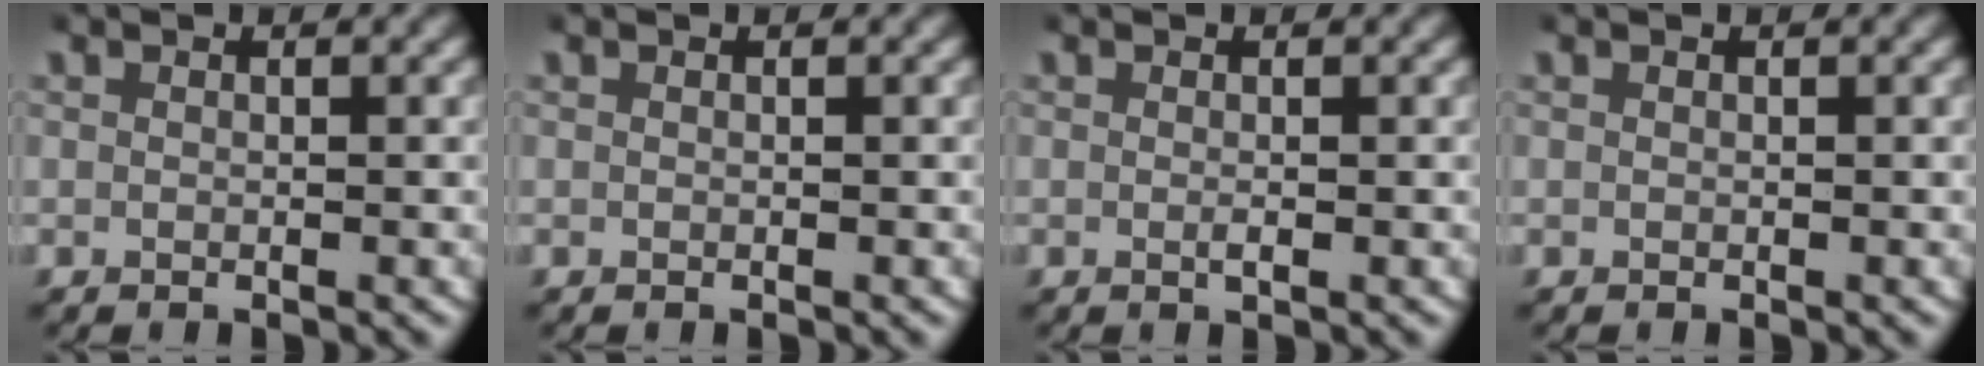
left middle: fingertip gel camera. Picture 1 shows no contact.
{"total": 0.0}
{"total": 0.6, "force": [0.0, 0.1, 0.5], "torque": [-0.010, -0.001, -0.001]}
{"total": 0.0}